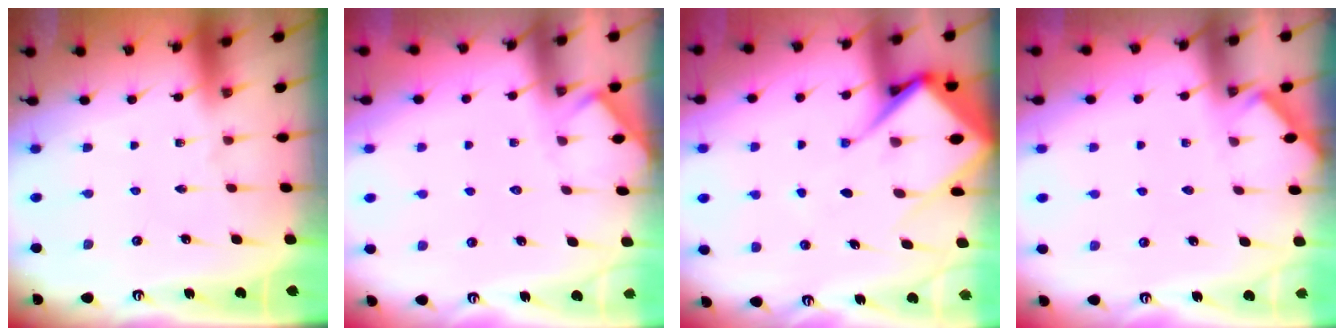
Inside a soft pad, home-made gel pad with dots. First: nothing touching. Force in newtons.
{"total": 4.3, "press": 4.2, "slide": 0.5}
{"total": 14.6, "press": 14.5, "slide": 1.3}
{"total": 2.3, "press": 2.3, "slide": 0.3}